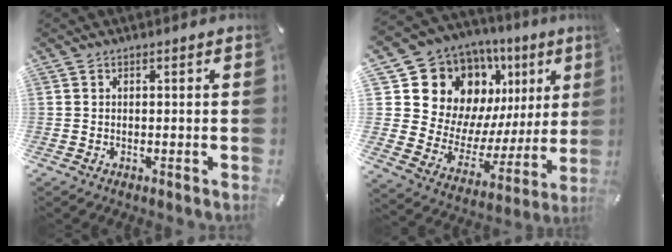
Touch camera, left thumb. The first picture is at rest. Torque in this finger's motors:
{"motor_torque": [2.50, 2.51, 1.39, -1.37, 0.14]}